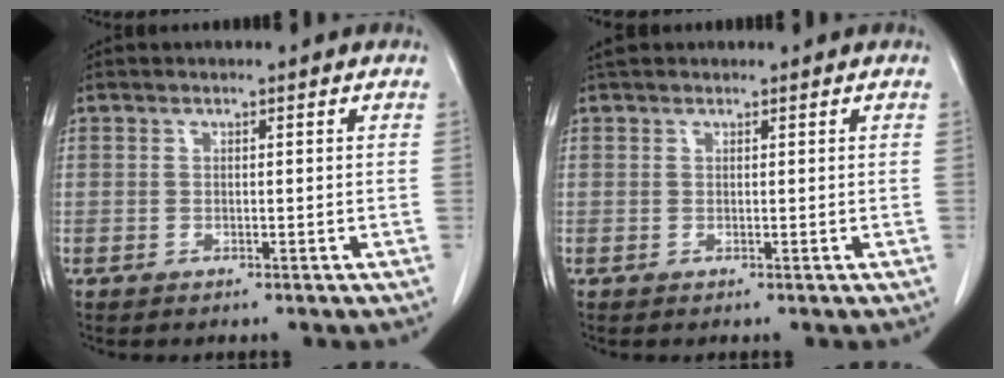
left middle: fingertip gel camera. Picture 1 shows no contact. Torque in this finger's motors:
{"motor_torque": [0.23, -0.19, -0.04, 0.00]}